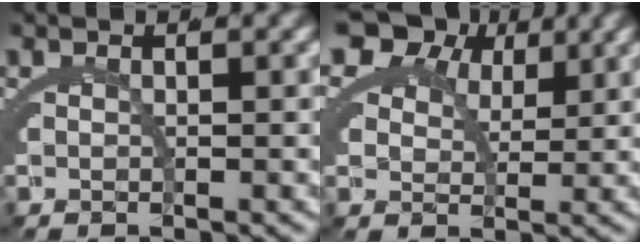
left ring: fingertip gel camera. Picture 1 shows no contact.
{"total": 8.6, "force": [4.3, 5.9, 4.6], "torque": [-0.090, -0.003, 0.071]}